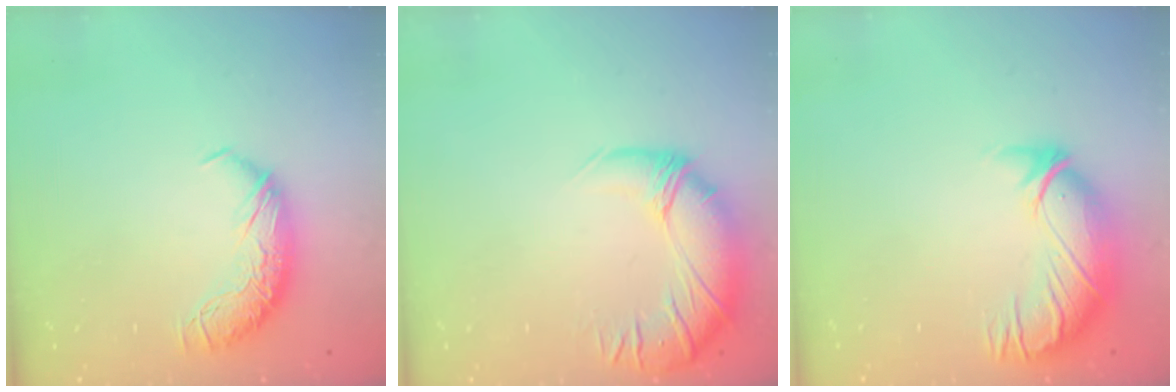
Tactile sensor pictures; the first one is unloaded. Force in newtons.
{"total": 2.9, "press": 0.1, "slide": 2.9}
{"total": 3.0, "press": 0.3, "slide": 3.0}